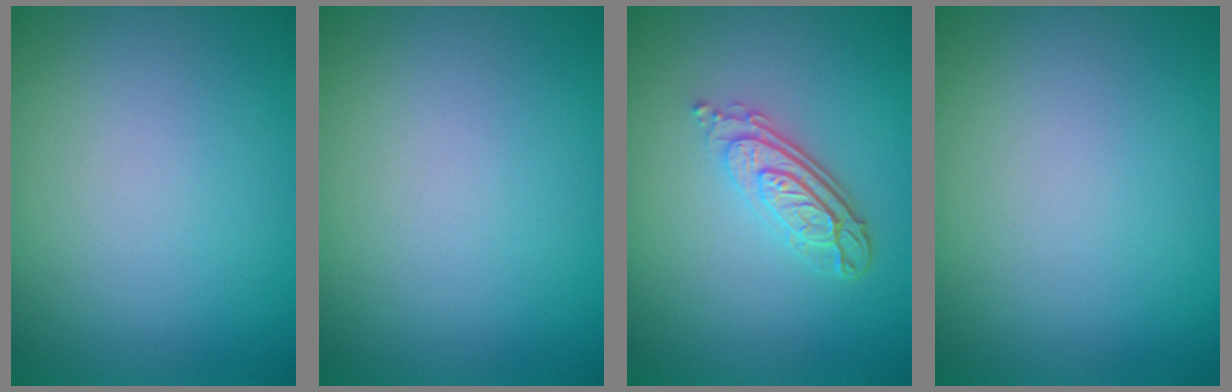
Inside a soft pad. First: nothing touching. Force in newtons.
{"total": 0.0}
{"total": 4.0, "press": 2.8, "slide": 2.9}
{"total": 0.0}